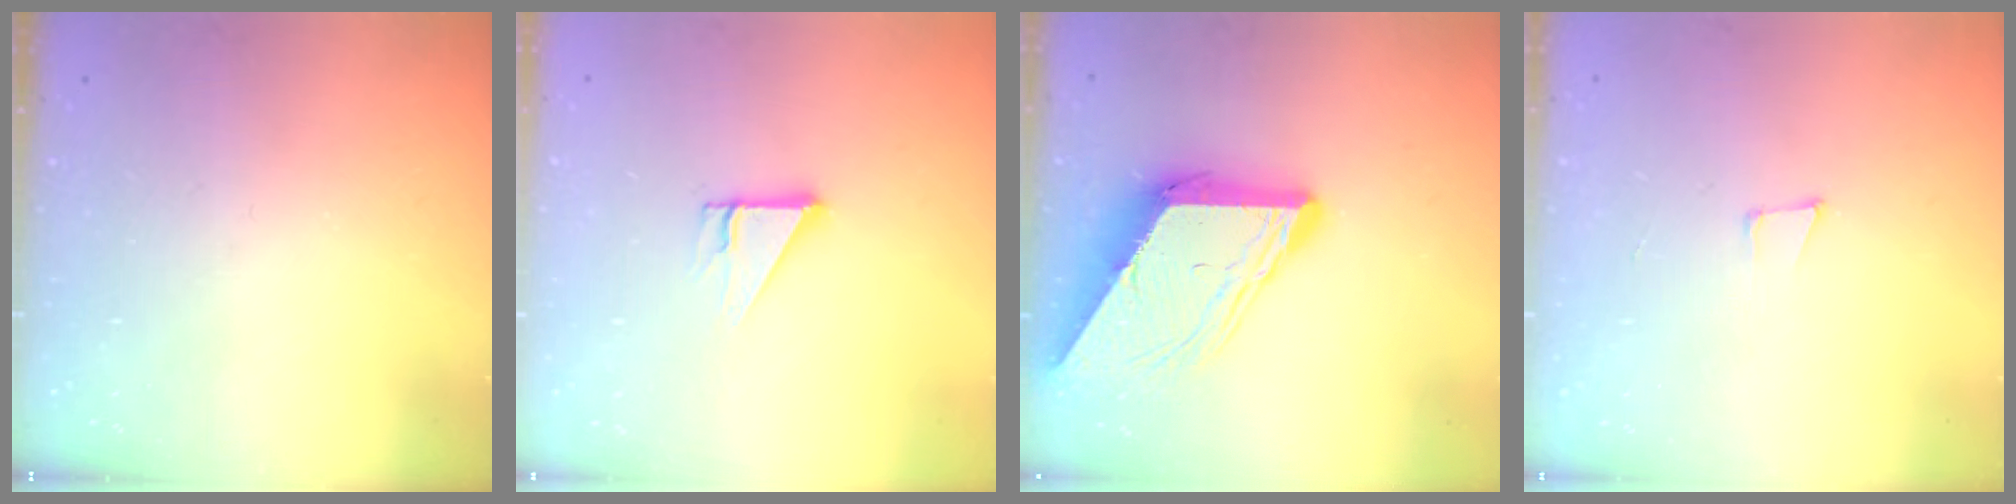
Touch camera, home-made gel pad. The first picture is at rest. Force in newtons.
{"total": 3.7, "press": 3.7, "slide": 0.2}
{"total": 12.0, "press": 11.9, "slide": 1.2}
{"total": 4.2, "press": 3.2, "slide": 2.7}